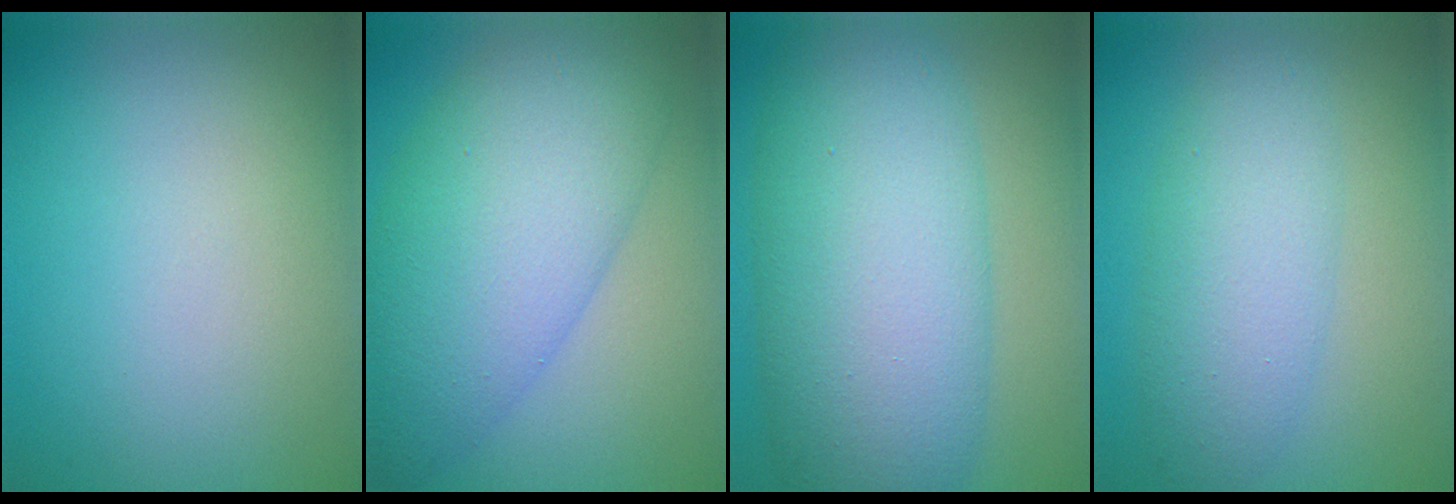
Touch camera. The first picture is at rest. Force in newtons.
{"total": 10.2, "press": 10.2, "slide": 0.2}
{"total": 11.8, "press": 11.8, "slide": 0.2}
{"total": 4.9, "press": 4.9, "slide": 0.2}